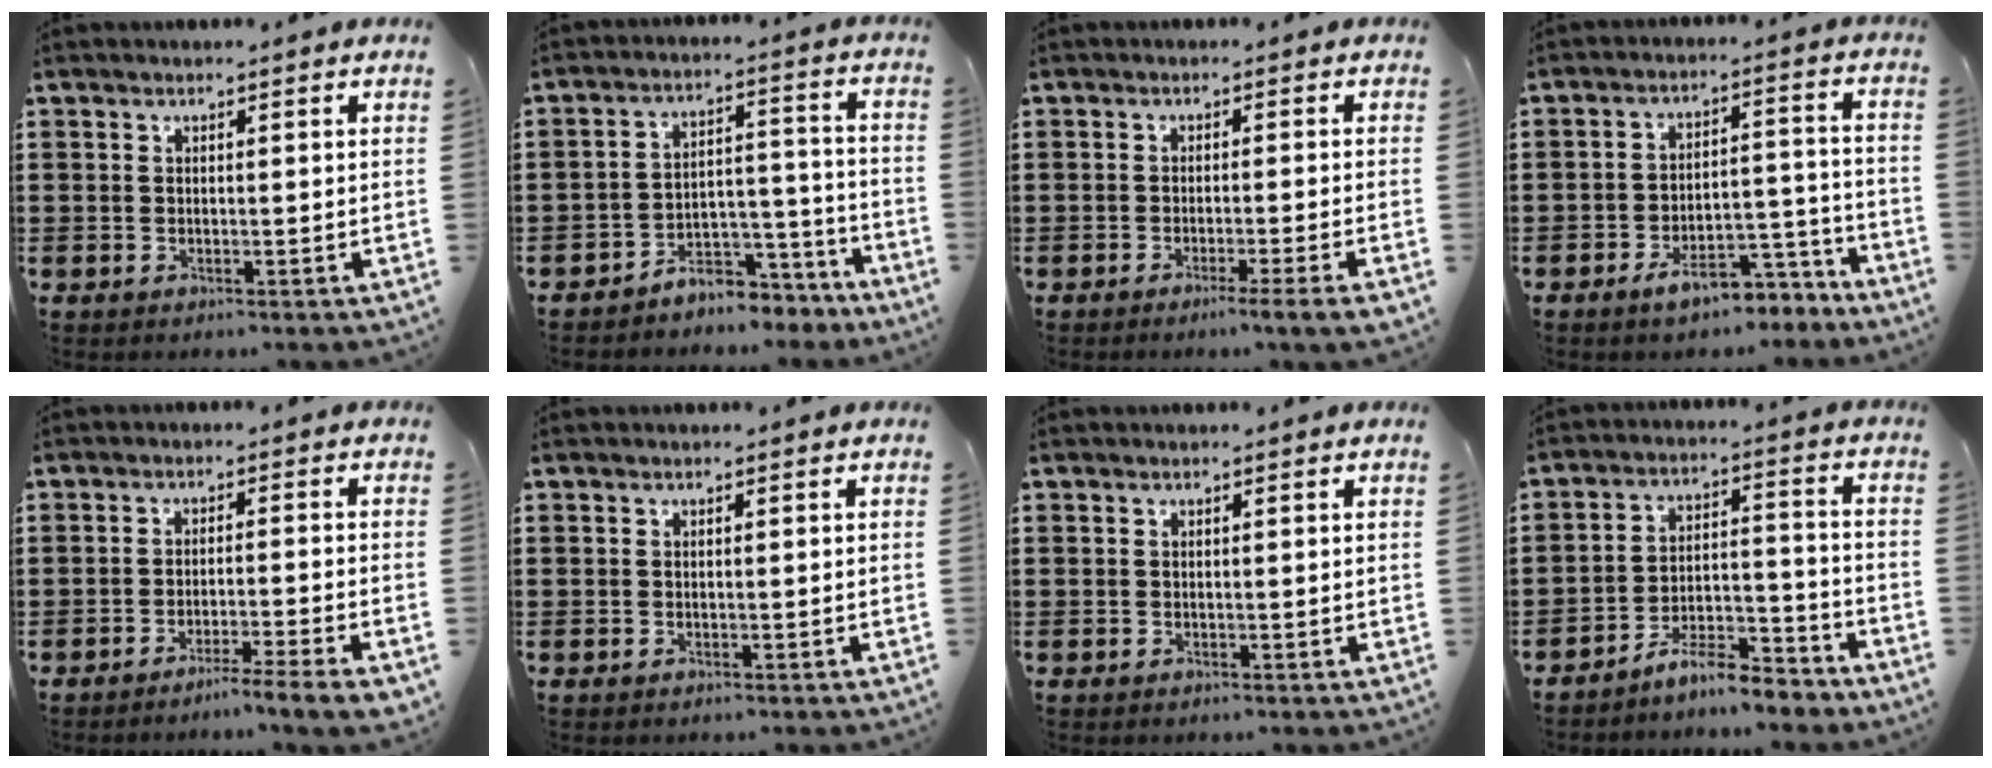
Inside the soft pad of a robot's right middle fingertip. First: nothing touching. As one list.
[{"total": 5.4, "force": [-5.1, 1.6, 0.7], "torque": [-0.014, 0.019, -0.101]}, {"total": 3.0, "force": [-2.1, -0.7, 2.0], "torque": [-0.030, -0.013, -0.037]}, {"total": 6.8, "force": [-5.7, 1.8, 3.2], "torque": [-0.044, 0.017, -0.103]}, {"total": 4.0, "force": [-3.4, -0.7, 2.0], "torque": [-0.031, -0.012, -0.064]}, {"total": 0.0}, {"total": 0.0}, {"total": 7.3, "force": [-6.9, 1.0, 2.2], "torque": [-0.036, 0.016, -0.131]}]